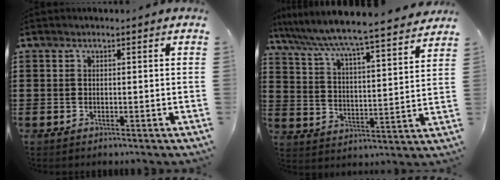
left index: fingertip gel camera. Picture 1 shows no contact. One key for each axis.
{"total": 5.6, "fx": 5.2, "fy": -0.7, "fz": 2.1, "tx": -0.065, "ty": -0.045, "tz": 0.079}